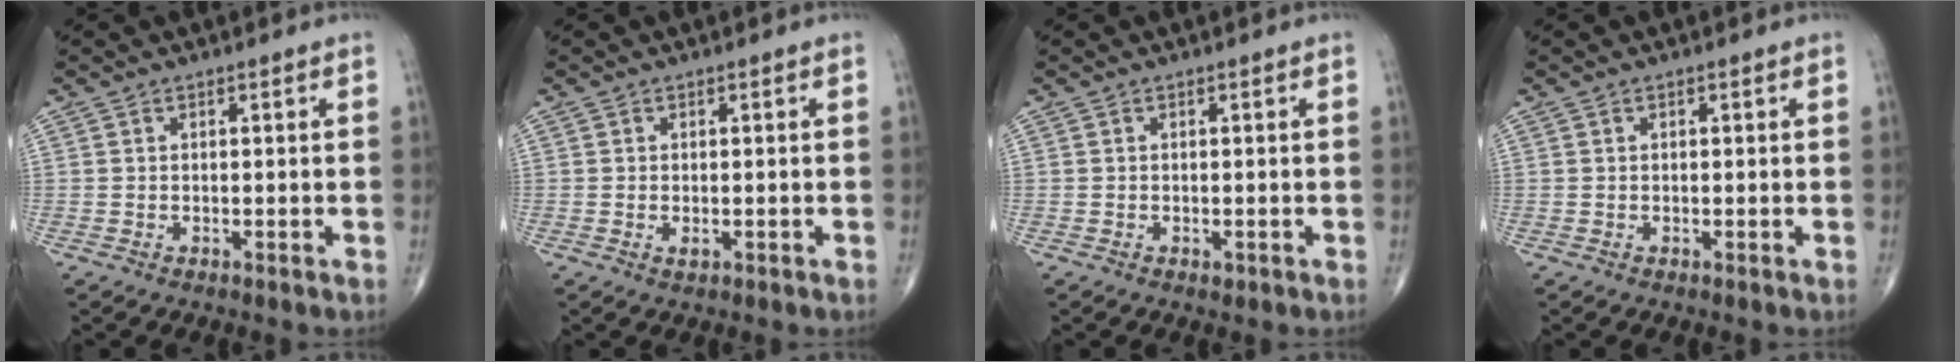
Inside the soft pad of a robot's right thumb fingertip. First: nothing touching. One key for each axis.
{"total": 1.0, "fx": -0.2, "fy": 0.5, "fz": 0.8, "tx": -0.012, "ty": -0.002, "tz": -0.002}
{"total": 0.6, "fx": -0.2, "fy": 0.4, "fz": 0.4, "tx": -0.003, "ty": -0.001, "tz": -0.002}
{"total": 0.0}